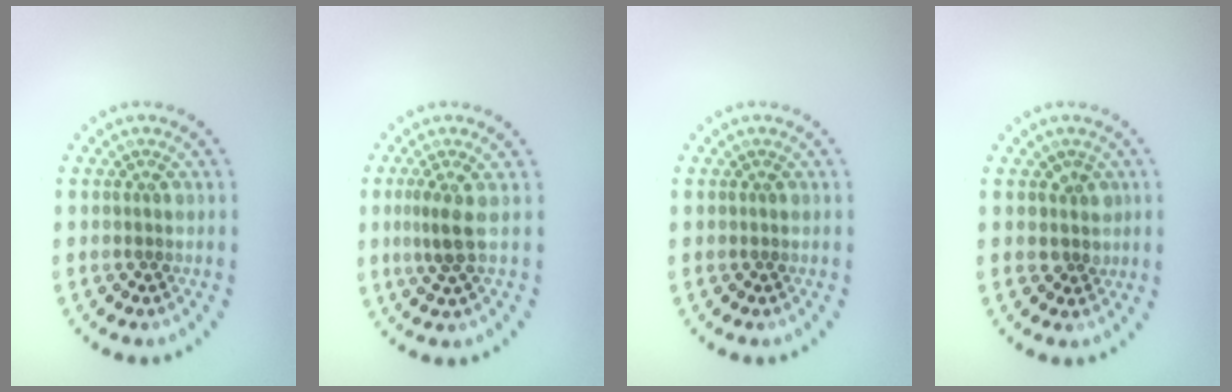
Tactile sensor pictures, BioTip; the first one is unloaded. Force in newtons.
{"total": 2.2, "press": 1.6, "slide": 1.6}
{"total": 0.0}
{"total": 1.7, "press": 1.4, "slide": 0.9}